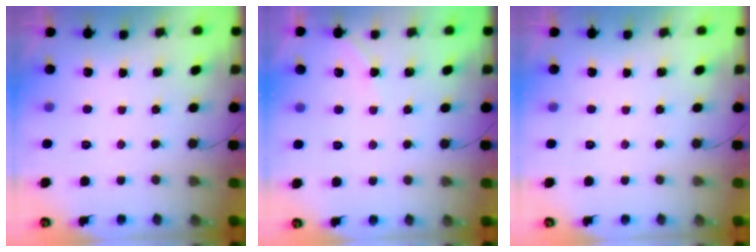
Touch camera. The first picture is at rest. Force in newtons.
{"total": 3.8, "press": 3.8, "slide": 0.6}
{"total": 0.0}